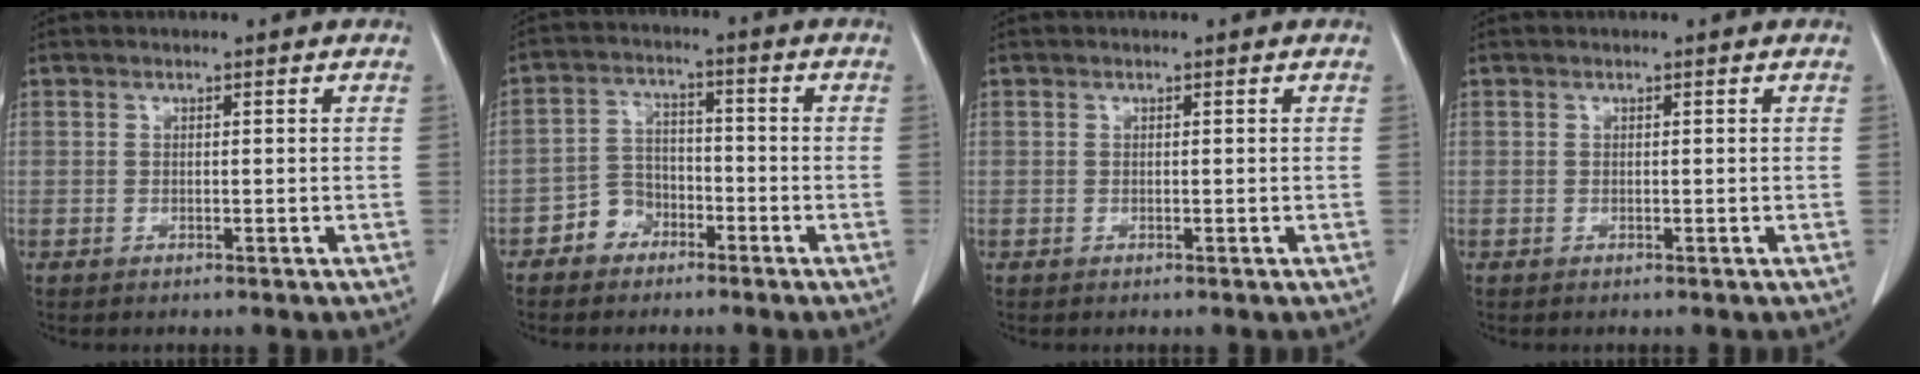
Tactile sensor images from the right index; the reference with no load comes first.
{"total": 5.0, "force": [-3.0, 3.8, 1.2], "torque": [-0.016, 0.016, -0.055]}
{"total": 0.0}
{"total": 0.0}